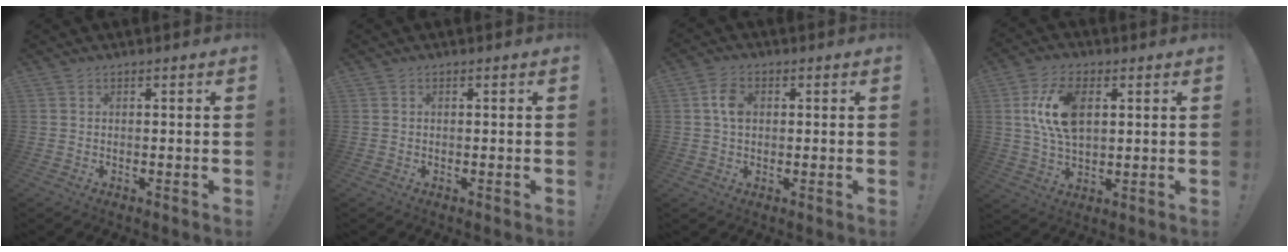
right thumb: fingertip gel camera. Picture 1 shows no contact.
{"total": 0.0}
{"total": 5.6, "force": [0.7, 4.0, 3.8], "torque": [-0.051, 0.005, 0.011]}
{"total": 13.2, "force": [3.5, 7.5, 10.2], "torque": [-0.200, 0.001, 0.061]}